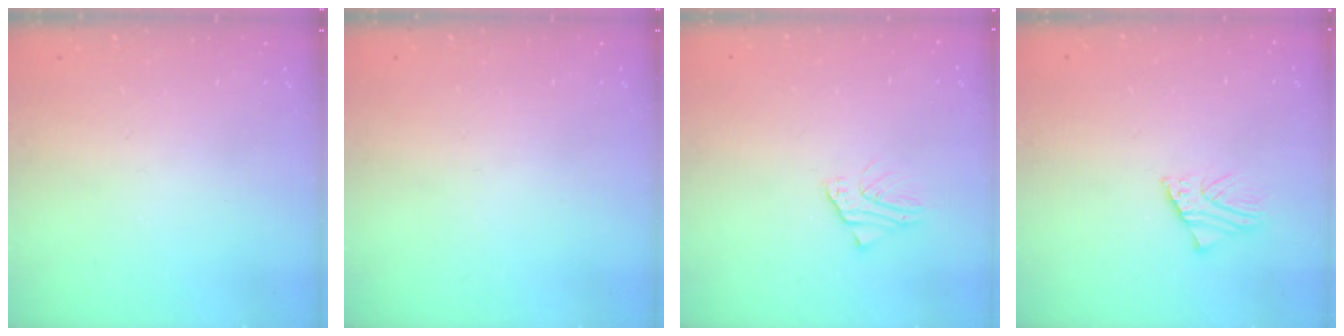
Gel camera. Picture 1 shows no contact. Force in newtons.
{"total": 0.0}
{"total": 2.8, "press": 2.8, "slide": 0.3}
{"total": 2.5, "press": 2.5, "slide": 0.3}